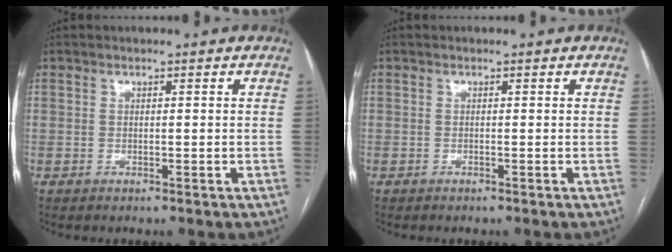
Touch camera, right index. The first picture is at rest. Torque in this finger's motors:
{"motor_torque": [0.09, 0.09, -0.03, 0.01]}